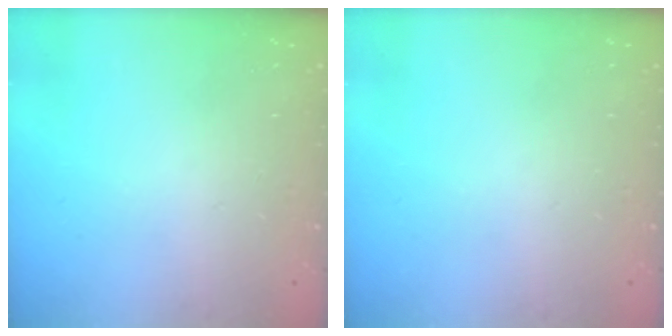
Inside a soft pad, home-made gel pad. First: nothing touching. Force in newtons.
{"total": 0.0}